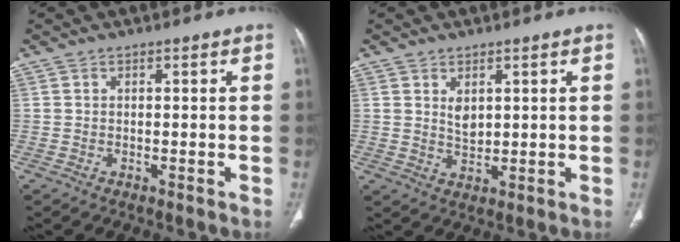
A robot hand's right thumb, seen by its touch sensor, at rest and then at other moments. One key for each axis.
{"total": 3.2, "fx": 1.3, "fy": 1.9, "fz": 2.2, "tx": -0.030, "ty": -0.015, "tz": 0.029}